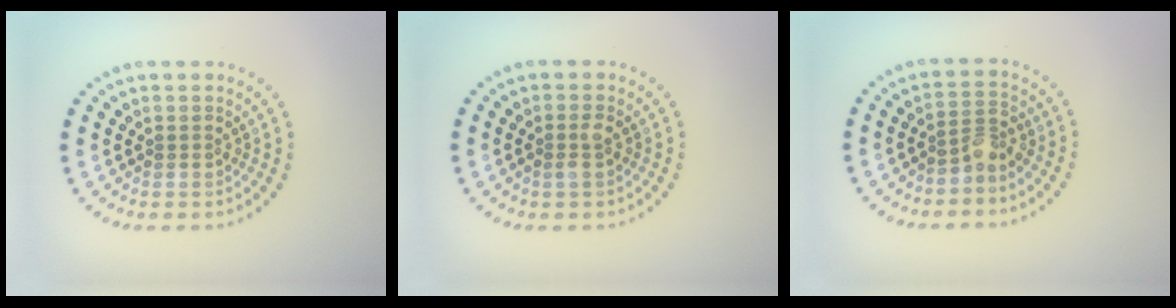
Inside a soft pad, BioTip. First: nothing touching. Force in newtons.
{"total": 1.1, "press": 1.1, "slide": 0.2}
{"total": 2.1, "press": 1.5, "slide": 1.5}